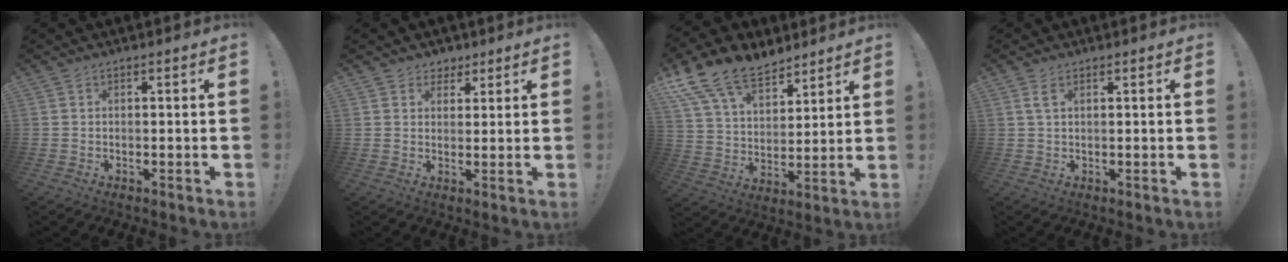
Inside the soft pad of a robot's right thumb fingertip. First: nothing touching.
{"total": 4.3, "force": [2.8, 3.2, 0.0], "torque": [0.013, -0.020, 0.052]}
{"total": 15.8, "force": [11.7, 8.3, 6.6], "torque": [-0.125, -0.078, 0.220]}
{"total": 2.5, "force": [1.2, 1.0, 1.9], "torque": [-0.032, -0.001, 0.021]}